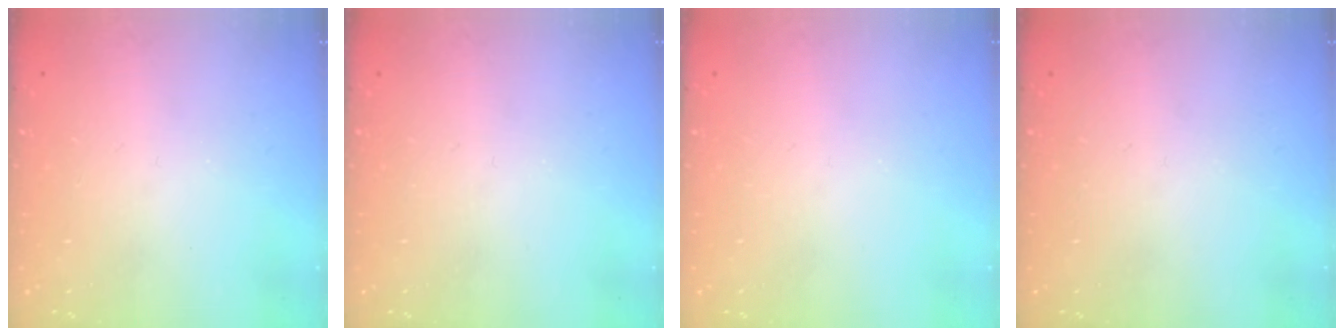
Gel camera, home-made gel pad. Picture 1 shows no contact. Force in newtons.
{"total": 0.0}
{"total": 0.0}
{"total": 0.0}